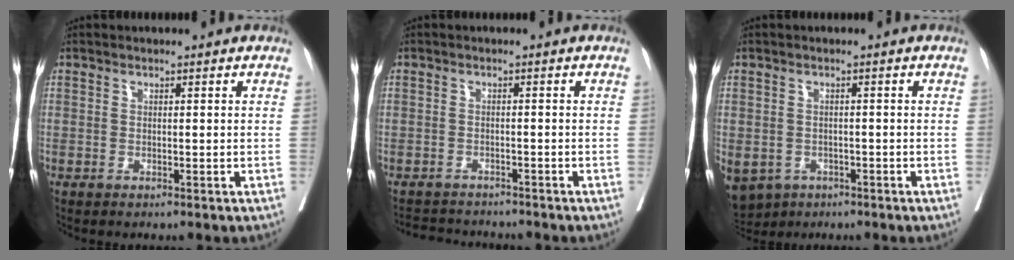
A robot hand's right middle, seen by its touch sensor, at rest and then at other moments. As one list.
[{"total": 5.3, "force": [-5.2, 1.0, 0.4], "torque": [0.001, -0.001, -0.080]}, {"total": 11.9, "force": [-6.2, 9.2, 4.5], "torque": [-0.133, -0.013, -0.079]}]